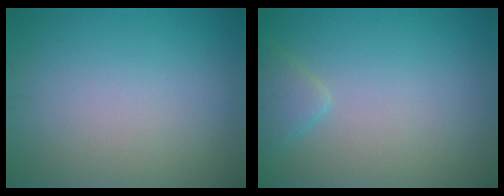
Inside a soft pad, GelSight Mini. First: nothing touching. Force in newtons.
{"total": 1.7, "press": 1.7, "slide": 0.1}